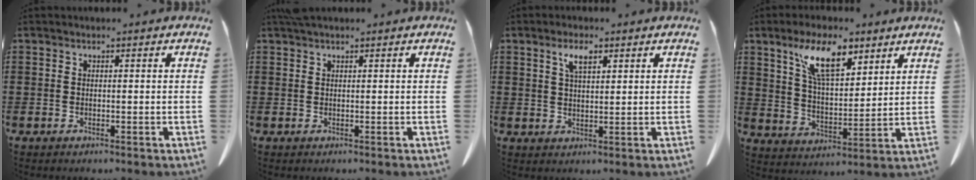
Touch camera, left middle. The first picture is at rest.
{"total": 1.0, "force": [0.8, 0.2, 0.6], "torque": [-0.014, 0.000, 0.016]}
{"total": 4.0, "force": [2.3, 1.3, 3.0], "torque": [-0.058, 0.002, 0.039]}
{"total": 10.6, "force": [6.7, 3.9, 7.1], "torque": [-0.149, -0.007, 0.121]}